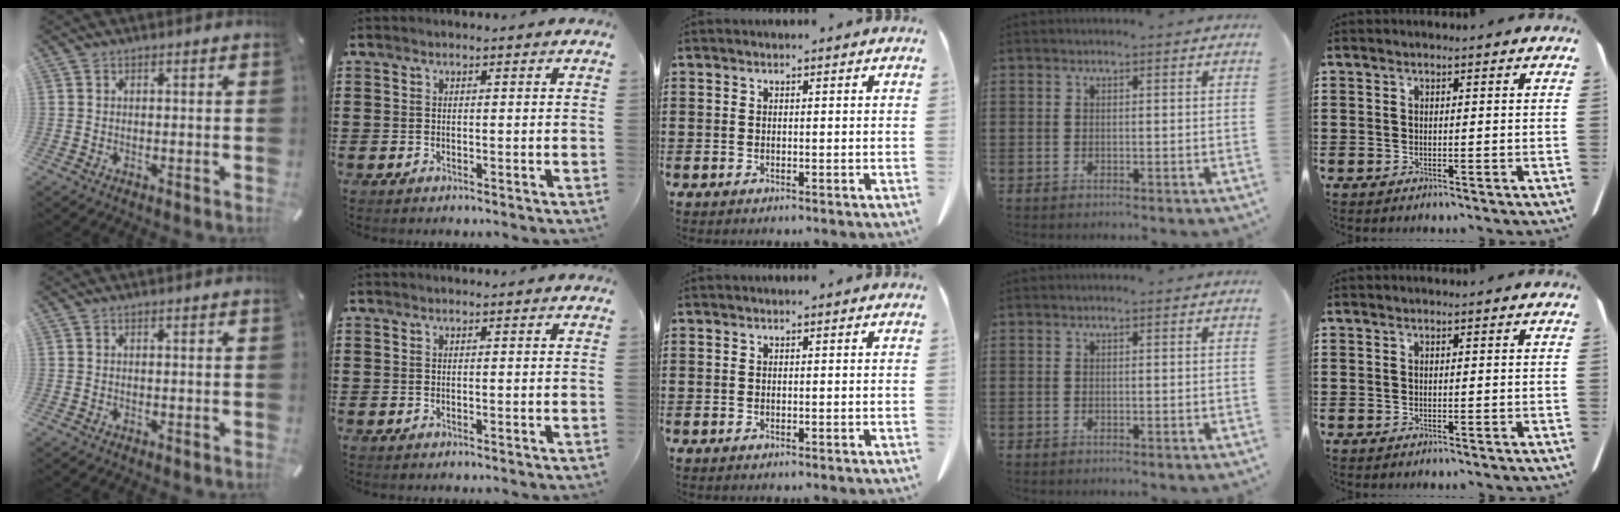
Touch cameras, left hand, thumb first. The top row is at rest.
{}